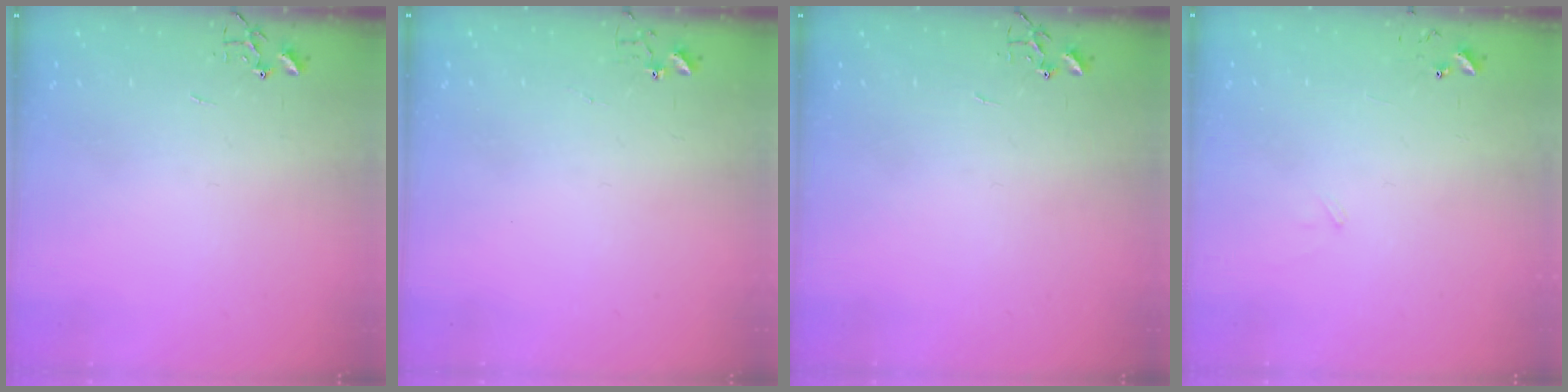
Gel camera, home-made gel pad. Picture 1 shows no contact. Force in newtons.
{"total": 3.4, "press": 3.4, "slide": 0.3}
{"total": 0.0}
{"total": 5.8, "press": 5.8, "slide": 0.5}